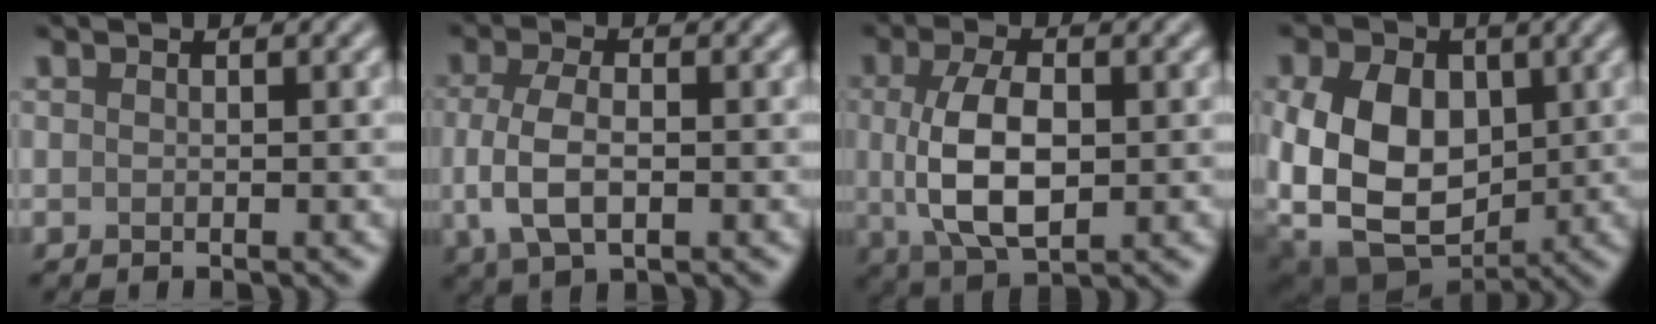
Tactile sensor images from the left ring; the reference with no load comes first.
{"total": 4.8, "force": [-0.5, 2.5, 4.0], "torque": [-0.093, -0.006, -0.011]}
{"total": 6.8, "force": [0.1, 3.3, 5.9], "torque": [-0.124, -0.001, 0.003]}
{"total": 12.7, "force": [0.3, 9.7, 8.2], "torque": [-0.148, -0.006, -0.001]}